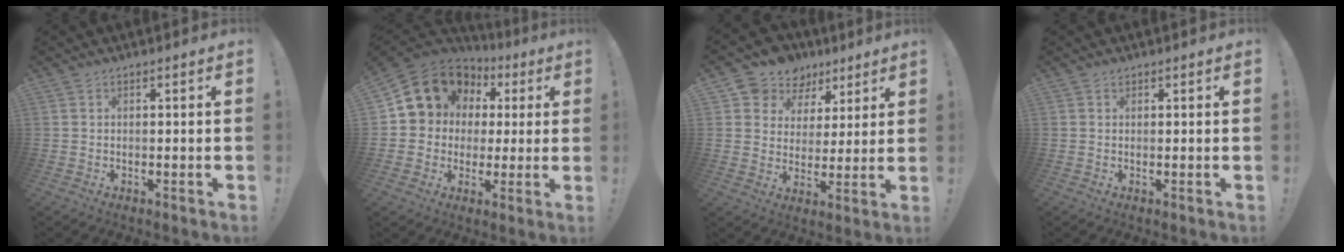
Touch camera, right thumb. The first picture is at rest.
{"total": 12.5, "force": [5.9, 10.4, 3.6], "torque": [-0.056, -0.042, 0.128]}
{"total": 9.5, "force": [5.7, 7.4, 1.8], "torque": [-0.033, -0.038, 0.113]}
{"total": 0.6, "force": [0.6, 0.1, 0.1], "torque": [0.006, -0.003, 0.010]}